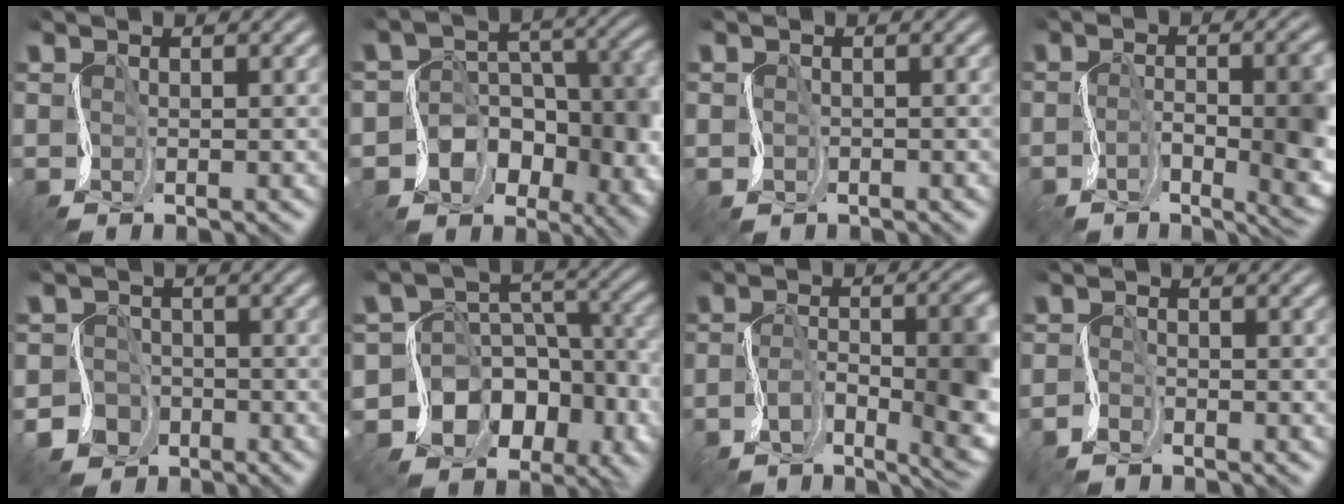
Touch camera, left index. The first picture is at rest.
{"total": 7.4, "force": [-2.3, 5.9, 3.7], "torque": [-0.043, -0.007, -0.041]}
{"total": 0.6, "force": [-0.2, 0.4, -0.4], "torque": [0.008, -0.004, -0.002]}
{"total": 9.1, "force": [-2.0, 3.5, 8.2], "torque": [-0.114, -0.010, -0.025]}
{"total": 4.2, "force": [-2.4, 3.5, 0.4], "torque": [0.014, -0.004, -0.046]}
{"total": 13.4, "force": [-6.6, 10.6, 5.0], "torque": [-0.073, -0.005, -0.103]}
{"total": 10.3, "force": [-2.7, 4.2, 9.1], "torque": [-0.140, -0.012, -0.037]}
{"total": 1.0, "force": [-1.0, 0.1, 0.0], "torque": [-0.004, 0.001, -0.025]}